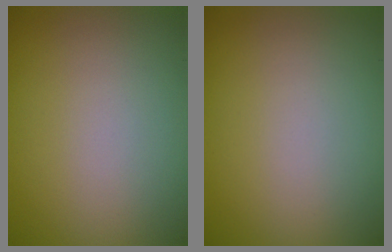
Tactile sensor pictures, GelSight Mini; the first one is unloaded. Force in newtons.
{"total": 0.0}